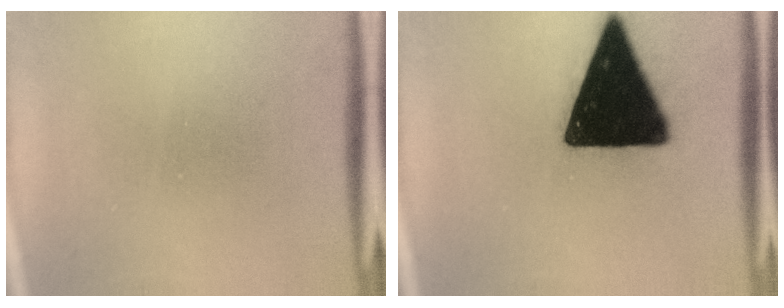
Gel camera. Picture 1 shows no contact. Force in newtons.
{"total": 22.2}